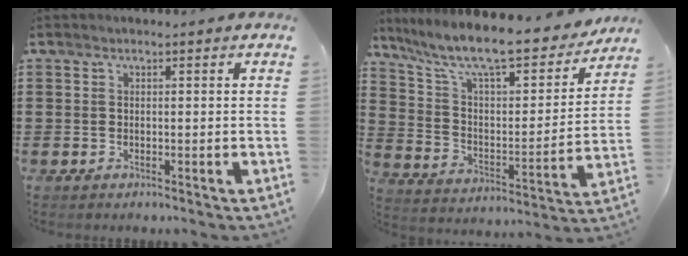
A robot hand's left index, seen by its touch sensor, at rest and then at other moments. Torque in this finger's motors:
{"motor_torque": [1.08, -1.06, 0.55, 0.21]}